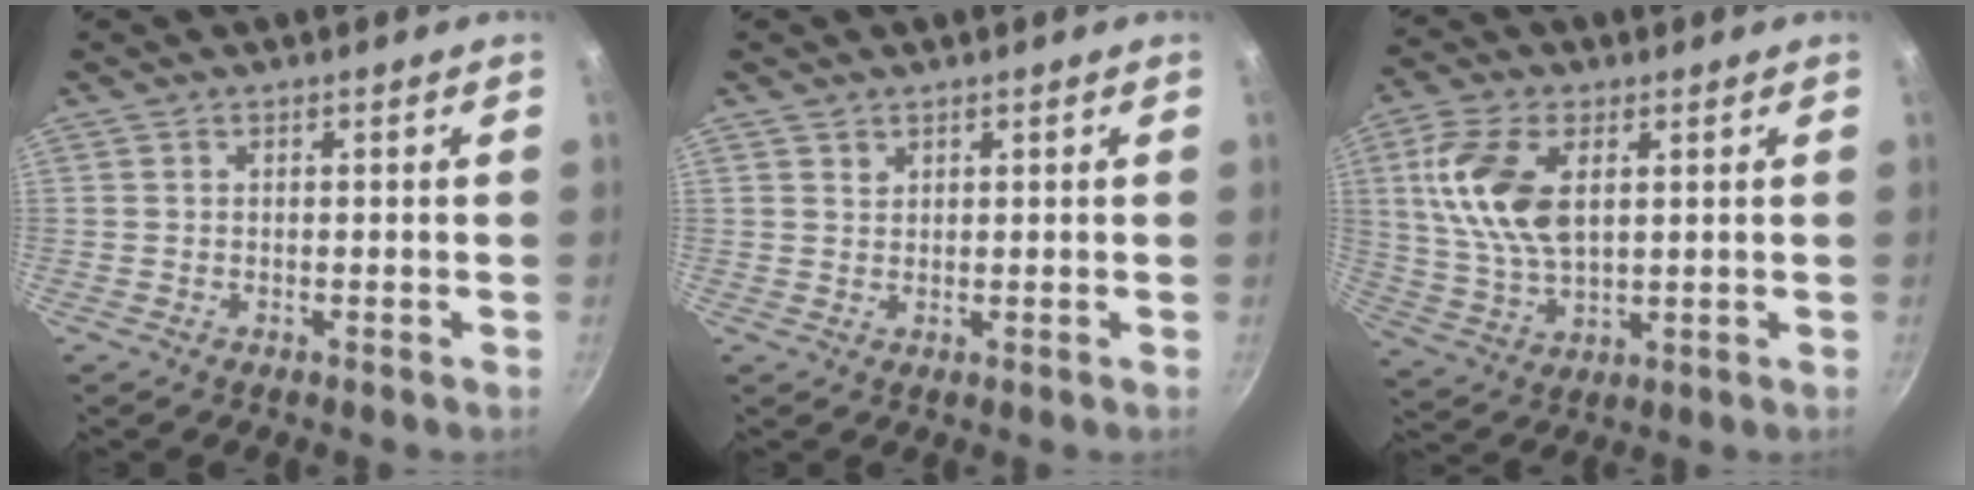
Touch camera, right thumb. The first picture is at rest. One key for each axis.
{"total": 1.3, "fx": 0.9, "fy": 0.9, "fz": 0.3, "tx": 0.000, "ty": -0.002, "tz": 0.016}
{"total": 13.7, "fx": 3.4, "fy": 7.6, "fz": 10.8, "tx": -0.209, "ty": -0.007, "tz": 0.070}